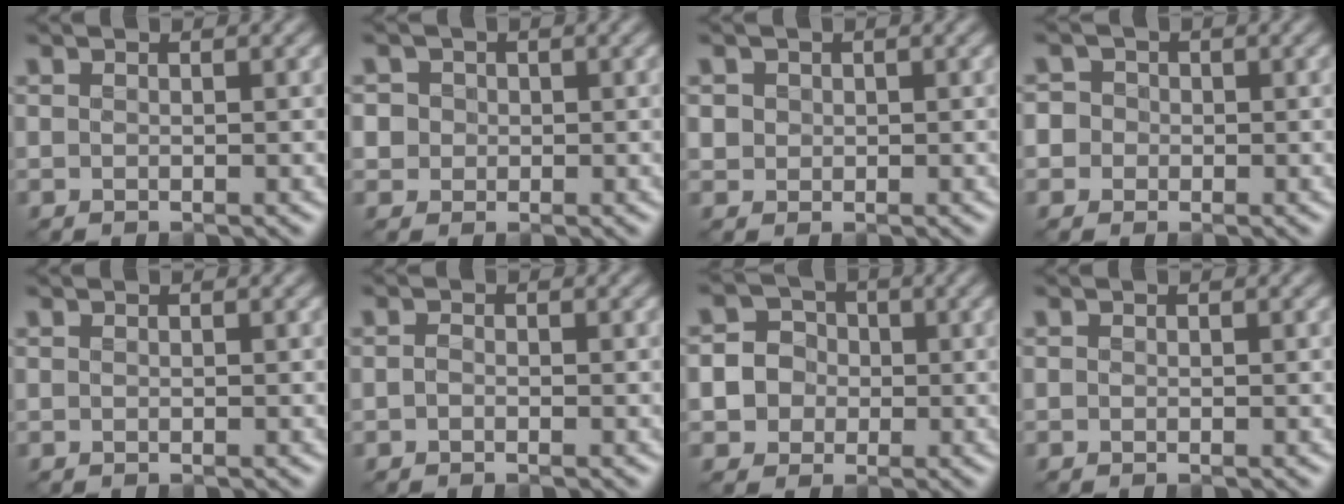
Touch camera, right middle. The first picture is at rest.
{"total": 3.2, "force": [0.8, 2.8, 1.1], "torque": [-0.010, 0.015, 0.003]}
{"total": 1.1, "force": [0.2, 1.0, 0.2], "torque": [0.001, -0.004, 0.007]}
{"total": 3.3, "force": [0.3, 3.1, 1.1], "torque": [0.003, 0.027, -0.025]}
{"total": 0.0}
{"total": 0.6, "force": [-0.3, 0.4, 0.4], "torque": [-0.008, 0.000, -0.006]}
{"total": 5.5, "force": [-0.3, 5.2, 1.7], "torque": [-0.010, 0.024, -0.030]}
{"total": 0.0}